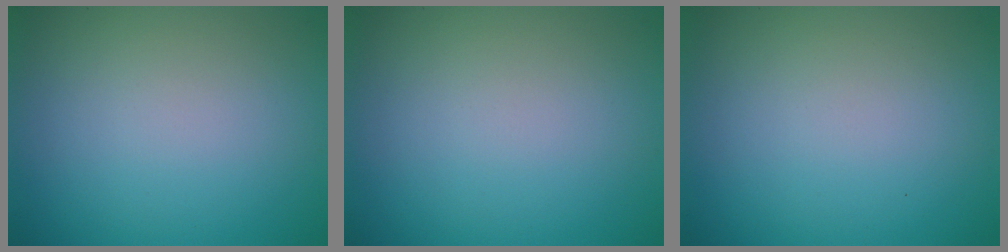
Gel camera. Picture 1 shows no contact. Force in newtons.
{"total": 0.0}
{"total": 0.0}